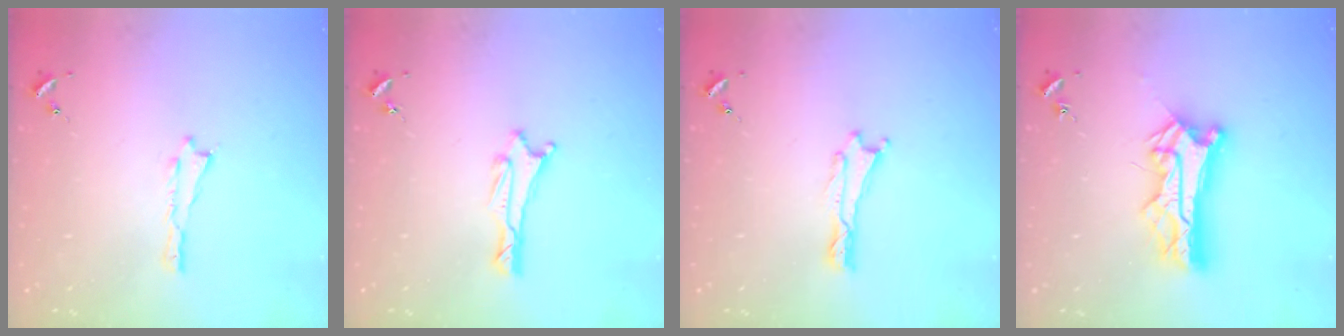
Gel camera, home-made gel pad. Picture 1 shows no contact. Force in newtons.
{"total": 1.1, "press": 1.1, "slide": 0.1}
{"total": 0.0}
{"total": 10.5, "press": 10.4, "slide": 1.1}